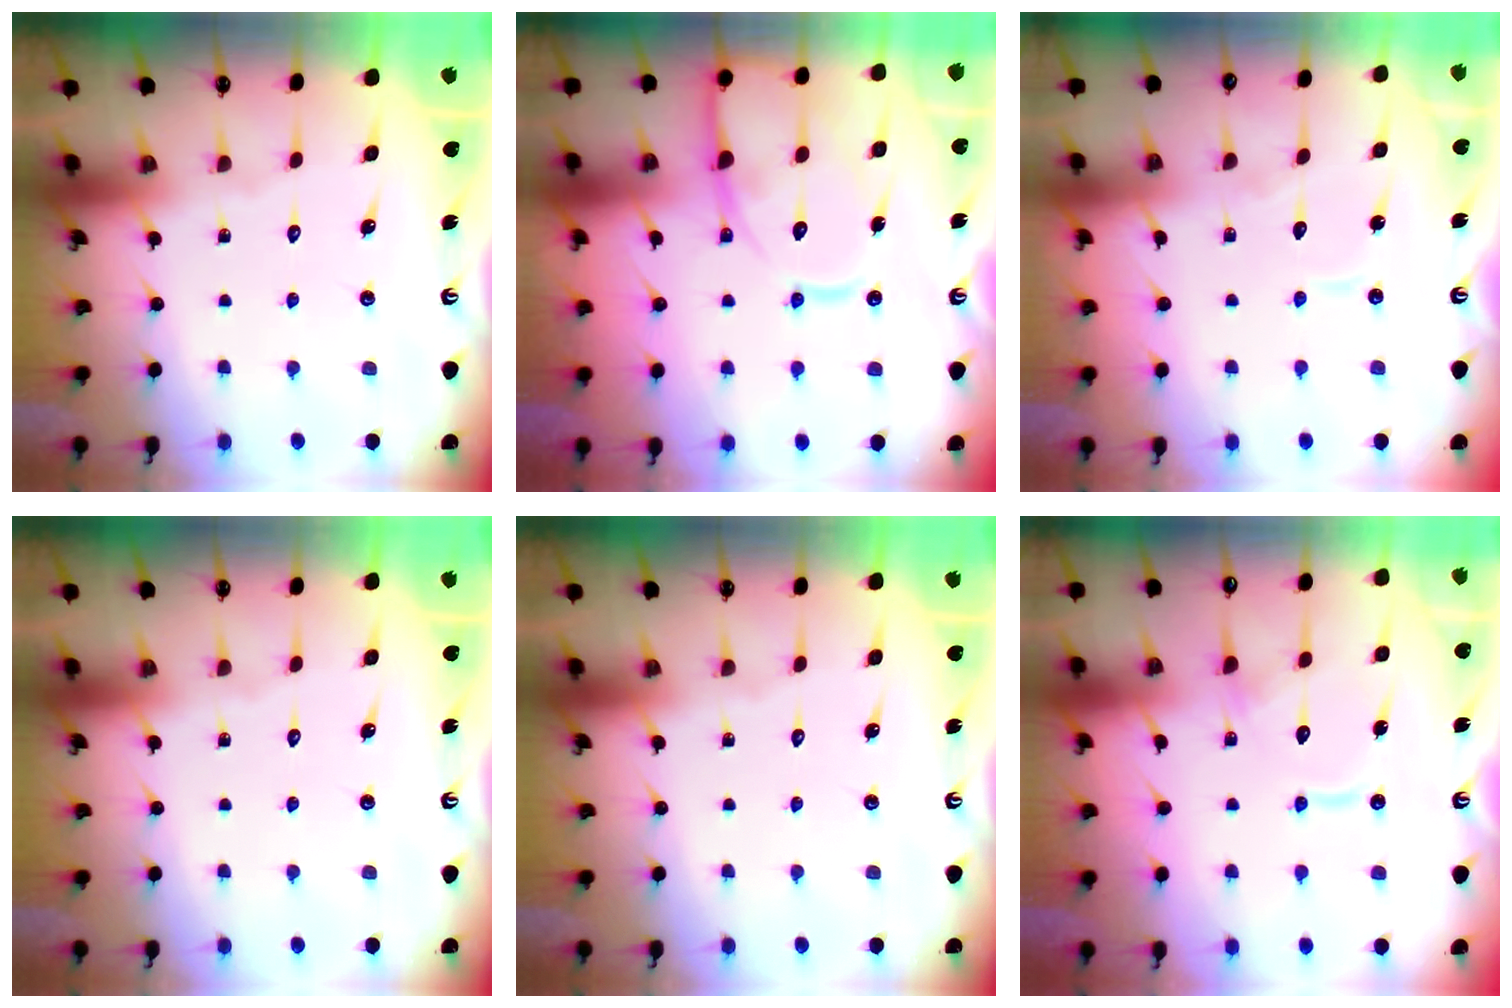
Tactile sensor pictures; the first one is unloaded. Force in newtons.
{"total": 14.0, "press": 13.9, "slide": 1.3}
{"total": 5.2, "press": 5.2, "slide": 0.2}
{"total": 0.0}
{"total": 0.0}
{"total": 11.7, "press": 11.6, "slide": 1.0}